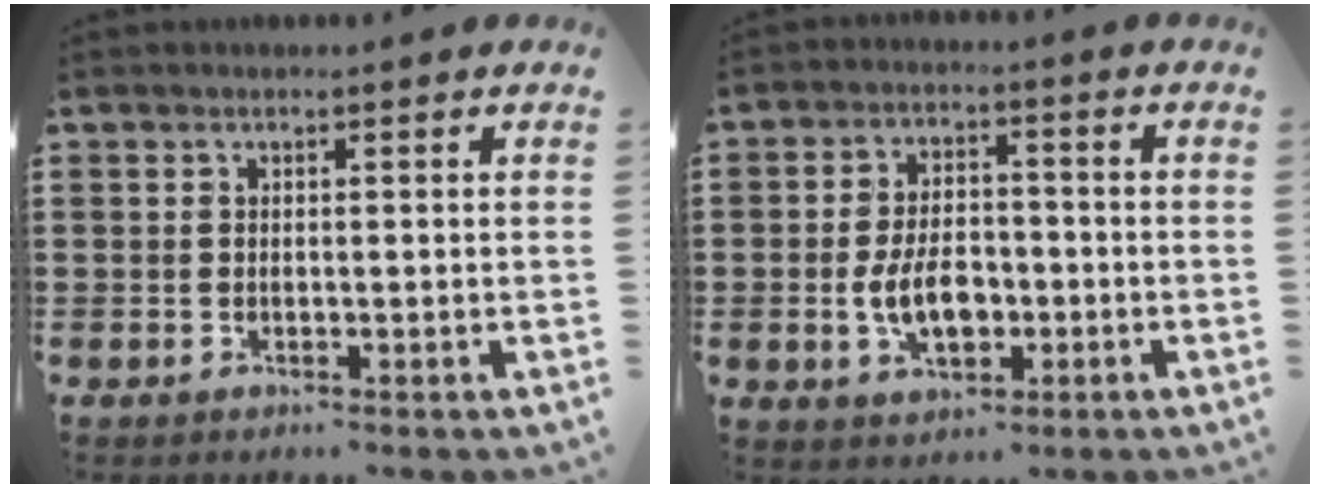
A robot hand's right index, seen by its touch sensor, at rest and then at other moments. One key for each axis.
{"total": 6.9, "fx": -1.6, "fy": 4.0, "fz": 5.4, "tx": -0.100, "ty": -0.002, "tz": -0.035}